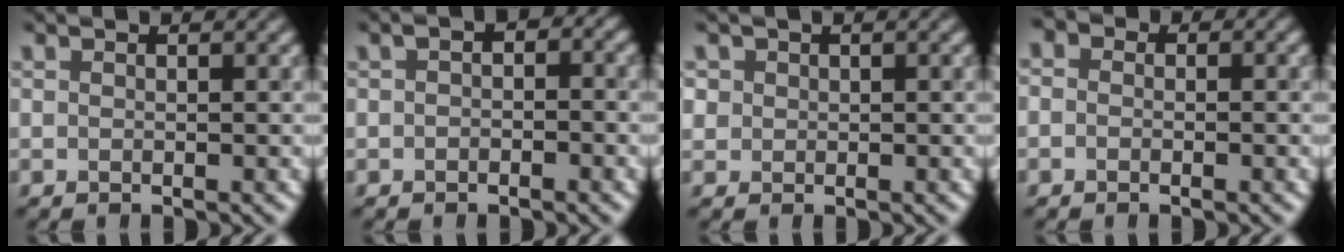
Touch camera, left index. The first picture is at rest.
{"total": 1.6, "force": [-0.3, 1.1, 1.2], "torque": [-0.022, 0.007, -0.010]}
{"total": 1.4, "force": [0.4, 1.2, 0.4], "torque": [-0.007, 0.010, 0.013]}
{"total": 2.5, "force": [0.4, 2.0, 1.5], "torque": [-0.008, 0.011, -0.031]}